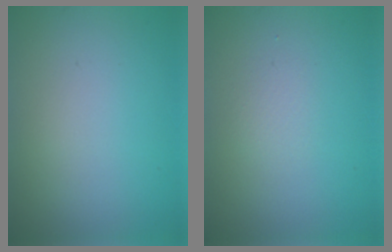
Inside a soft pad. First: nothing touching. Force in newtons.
{"total": 0.9, "press": 0.9, "slide": 0.0}